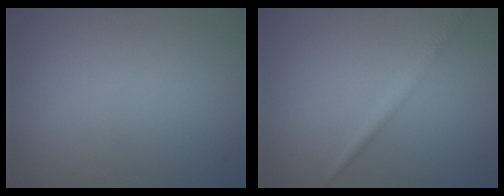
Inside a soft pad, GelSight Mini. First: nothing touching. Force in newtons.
{"total": 1.7, "press": 1.7, "slide": 0.1}